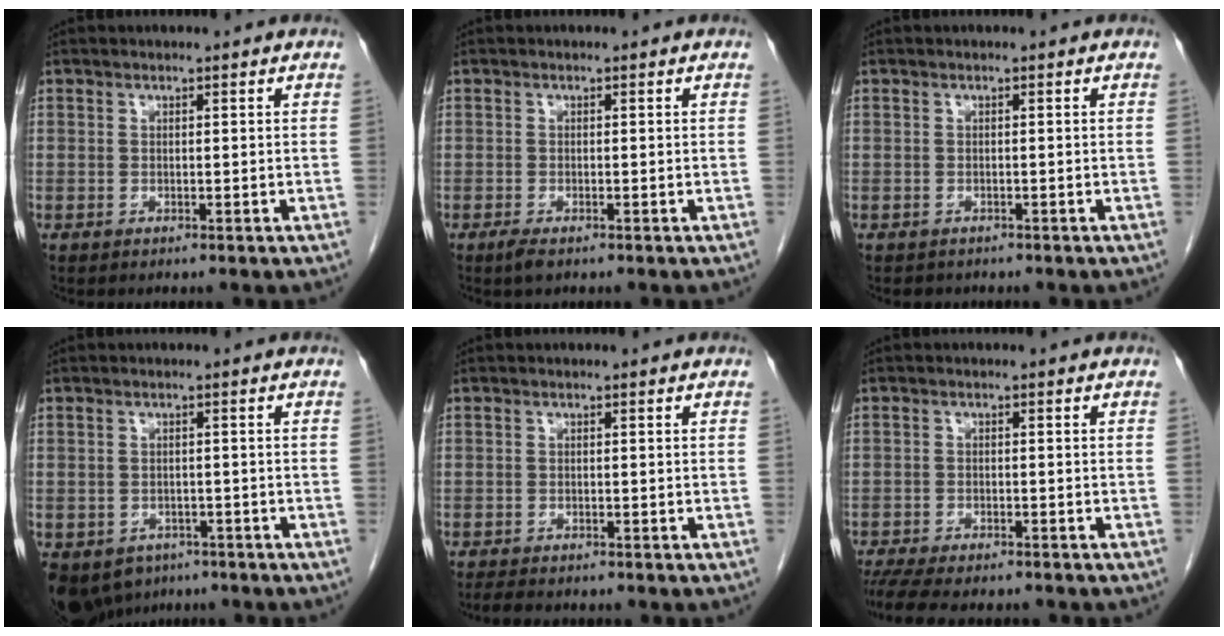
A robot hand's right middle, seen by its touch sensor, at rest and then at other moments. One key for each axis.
{"total": 1.8, "fx": -1.2, "fy": 0.5, "fz": 1.2, "tx": -0.030, "ty": -0.004, "tz": -0.020}
{"total": 1.6, "fx": -1.4, "fy": 0.8, "fz": 0.0, "tx": -0.008, "ty": 0.000, "tz": -0.019}
{"total": 9.5, "fx": -5.5, "fy": 7.3, "fz": 2.8, "tx": -0.076, "ty": -0.005, "tz": -0.069}
{"total": 3.7, "fx": -3.3, "fy": 1.0, "fz": 1.5, "tx": -0.028, "ty": -0.009, "tz": -0.048}
{"total": 11.0, "fx": -9.6, "fy": 2.6, "fz": 4.9, "tx": -0.082, "ty": -0.011, "tz": -0.138}